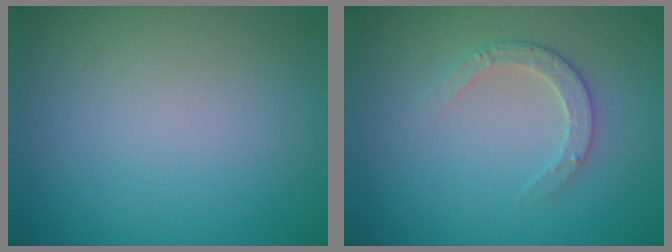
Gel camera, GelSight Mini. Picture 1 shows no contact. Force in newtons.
{"total": 2.4, "press": 2.3, "slide": 0.5}